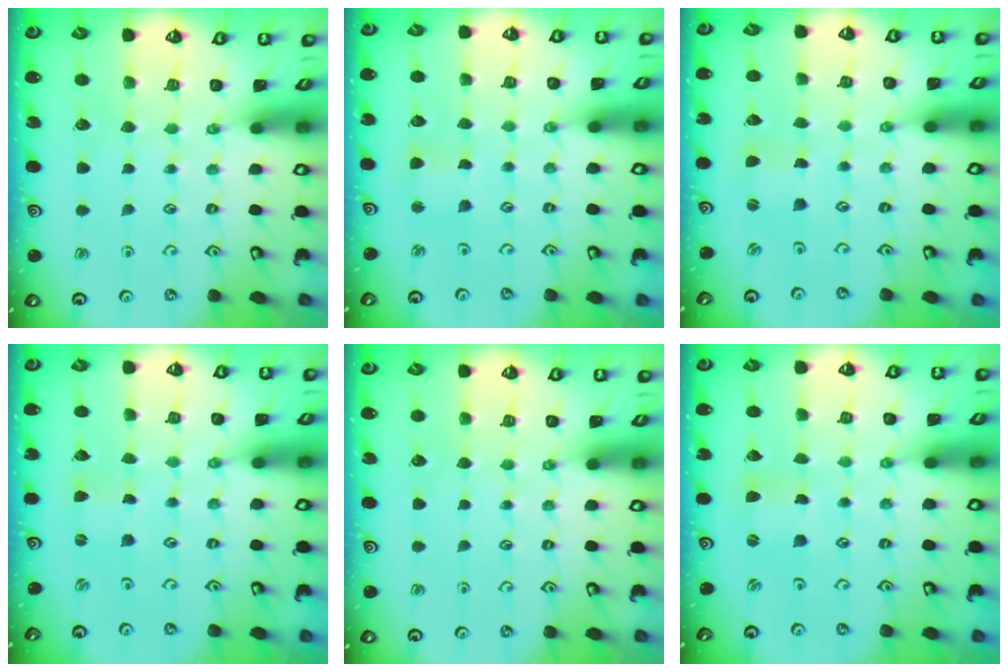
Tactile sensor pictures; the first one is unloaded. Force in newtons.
{"total": 2.5, "press": 2.4, "slide": 0.4}
{"total": 0.7, "press": 0.7, "slide": 0.0}
{"total": 0.0}
{"total": 0.0}
{"total": 0.5, "press": 0.5, "slide": 0.2}